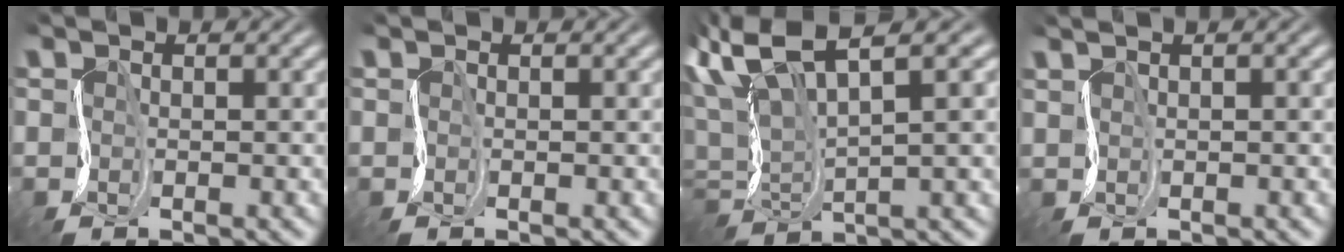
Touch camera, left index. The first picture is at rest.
{"total": 0.0}
{"total": 7.1, "force": [2.1, 2.1, 6.4], "torque": [-0.134, 0.013, 0.033]}
{"total": 1.4, "force": [1.0, 0.1, 0.9], "torque": [-0.023, 0.005, 0.015]}